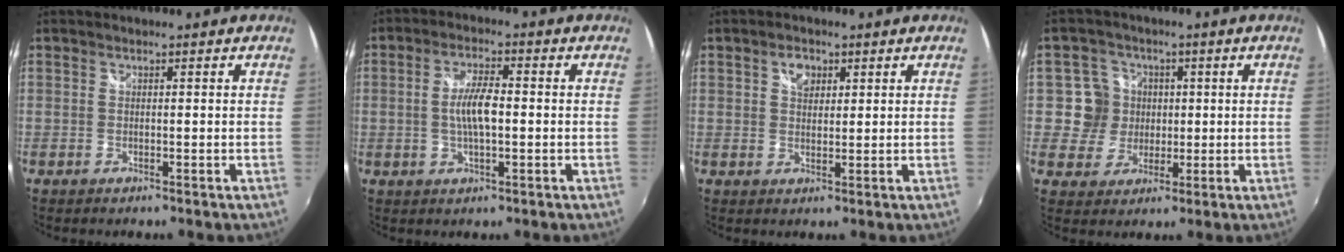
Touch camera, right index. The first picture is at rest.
{"total": 6.2, "force": [-0.5, 1.9, 5.9], "torque": [-0.111, 0.003, -0.008]}
{"total": 3.3, "force": [1.4, 2.3, 1.9], "torque": [-0.025, 0.007, 0.024]}
{"total": 6.4, "force": [0.3, 6.4, 0.4], "torque": [-0.008, 0.009, 0.002]}